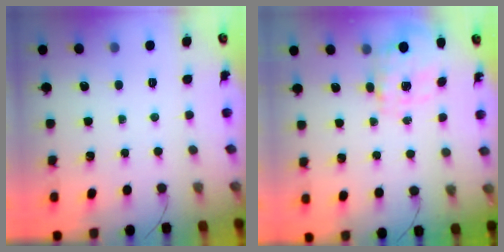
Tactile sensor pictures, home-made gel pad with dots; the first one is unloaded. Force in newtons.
{"total": 3.5, "press": 3.4, "slide": 1.0}